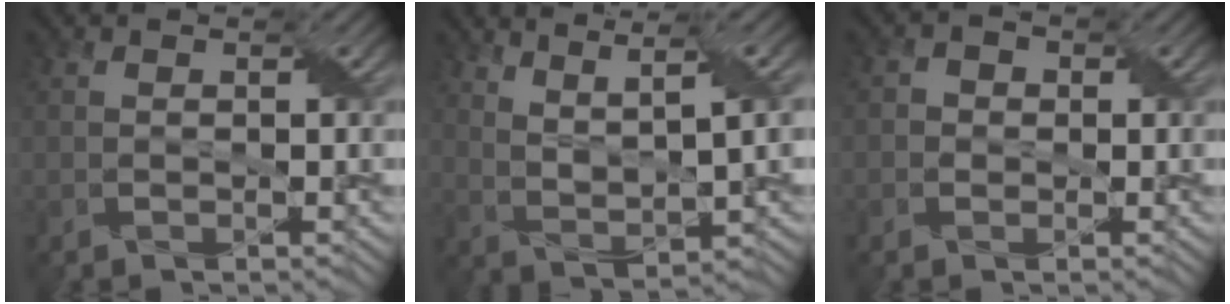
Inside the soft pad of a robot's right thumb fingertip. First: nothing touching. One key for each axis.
{"total": 7.3, "fx": 4.8, "fy": 1.3, "fz": 5.3, "tx": -0.103, "ty": 0.004, "tz": 0.090}
{"total": 1.7, "fx": -0.1, "fy": 1.6, "fz": 0.4, "tx": -0.003, "ty": 0.004, "tz": -0.009}